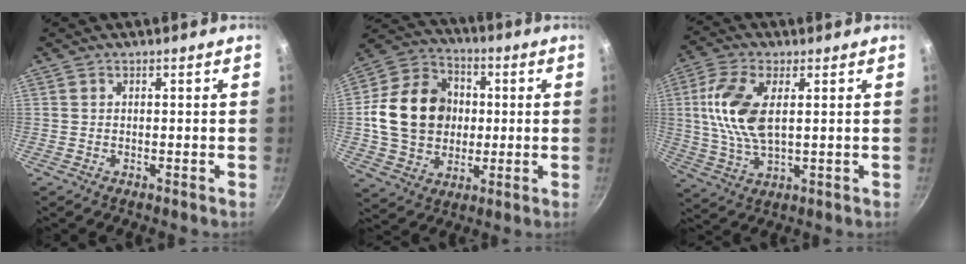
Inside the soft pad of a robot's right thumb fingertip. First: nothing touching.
{"total": 18.5, "force": [0.8, 15.2, 10.6], "torque": [-0.157, 0.023, 0.013]}
{"total": 11.9, "force": [2.2, 5.7, 10.1], "torque": [-0.208, 0.002, 0.043]}